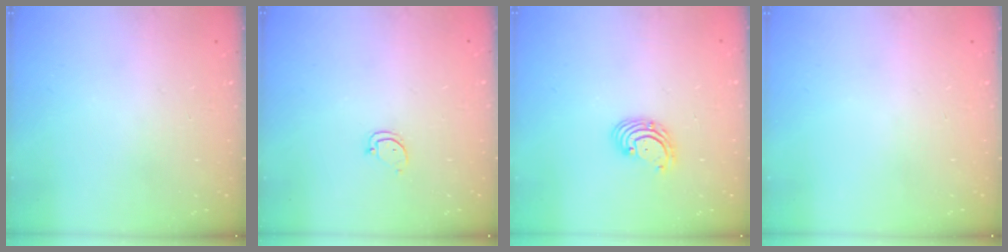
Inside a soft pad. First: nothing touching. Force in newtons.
{"total": 2.5, "press": 2.5, "slide": 0.3}
{"total": 2.7, "press": 2.7, "slide": 0.3}
{"total": 0.0}